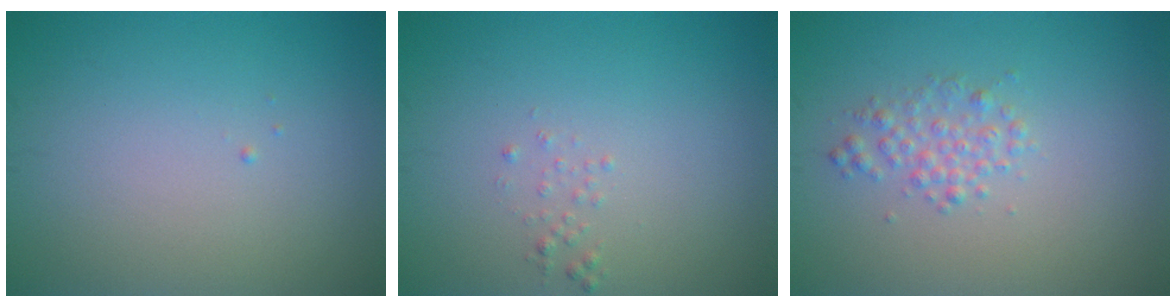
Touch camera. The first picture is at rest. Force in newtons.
{"total": 0.7, "press": 0.6, "slide": 0.1}
{"total": 1.9, "press": 1.9, "slide": 0.0}